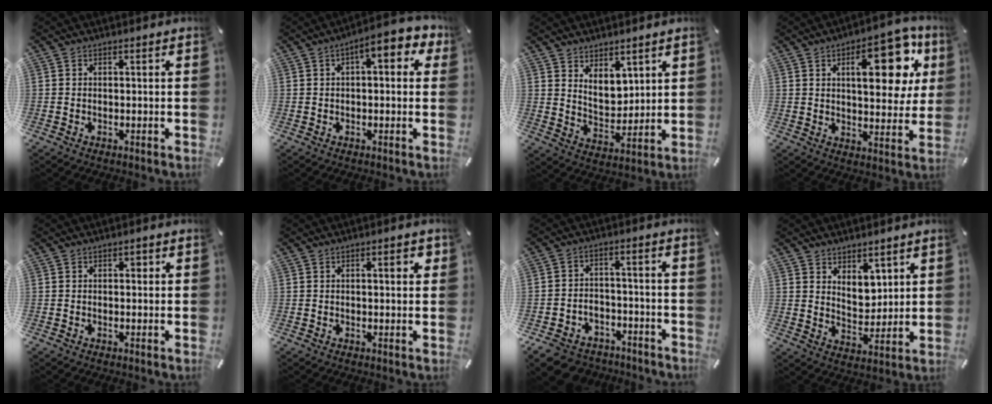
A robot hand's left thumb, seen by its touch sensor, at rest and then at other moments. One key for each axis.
{"total": 7.7, "fx": 2.9, "fy": 2.9, "fz": 6.6, "tx": -0.088, "ty": -0.014, "tz": 0.041}
{"total": 6.9, "fx": 4.9, "fy": 4.6, "fz": 1.7, "tx": -0.034, "ty": -0.031, "tz": 0.092}
{"total": 18.9, "fx": 7.1, "fy": 8.5, "fz": 15.3, "tx": -0.207, "ty": -0.014, "tz": 0.108}
{"total": 1.2, "fx": 0.4, "fy": 0.8, "fz": 0.8, "tx": -0.009, "ty": 0.002, "tz": 0.003}
{"total": 2.7, "fx": 0.9, "fy": 0.8, "fz": 2.3, "tx": -0.031, "ty": 0.000, "tz": 0.009}
{"total": 7.9, "fx": -5.9, "fy": 4.6, "fz": 2.4, "tx": -0.041, "ty": 0.036, "tz": -0.110}
{"total": 6.5, "fx": 4.6, "fy": 4.4, "fz": 1.5, "tx": -0.020, "ty": -0.029, "tz": 0.084}